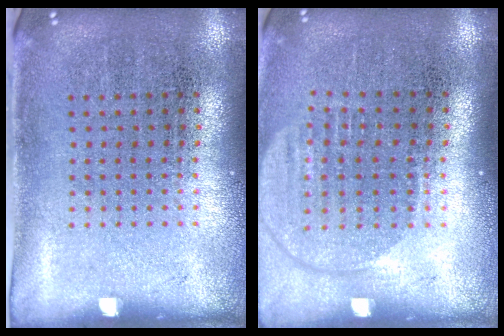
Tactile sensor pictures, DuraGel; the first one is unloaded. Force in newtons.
{"total": 1.6, "press": 1.4, "slide": 0.8}